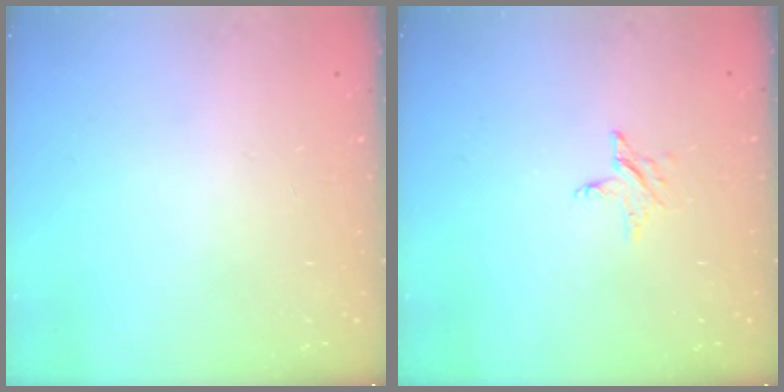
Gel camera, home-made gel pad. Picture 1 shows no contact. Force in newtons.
{"total": 2.9, "press": 2.9, "slide": 0.2}